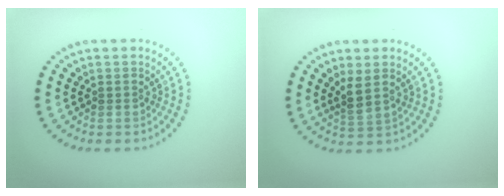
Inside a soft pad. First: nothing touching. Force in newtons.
{"total": 2.0, "press": 1.6, "slide": 1.2}